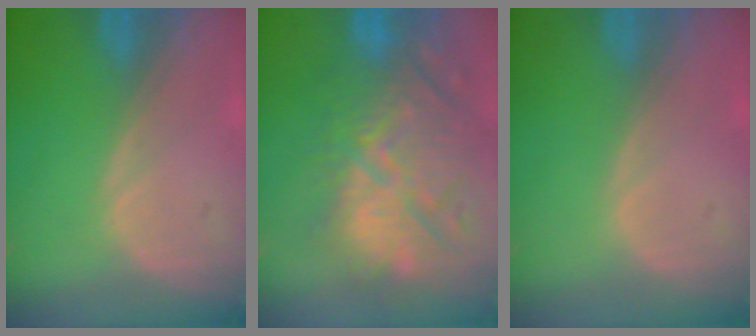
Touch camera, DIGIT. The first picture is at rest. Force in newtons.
{"total": 12.8, "press": 12.2, "slide": 4.0}
{"total": 0.0}